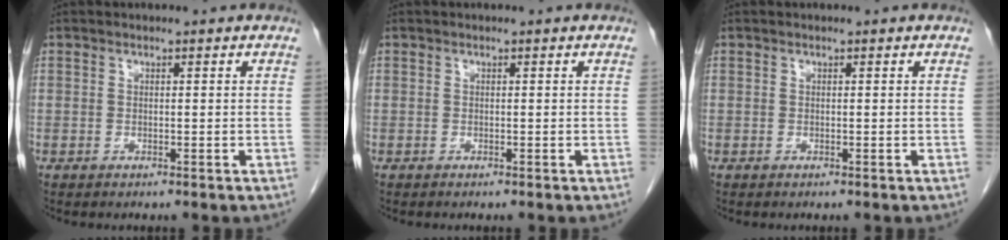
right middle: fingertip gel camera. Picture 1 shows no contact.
{"total": 0.0}
{"total": 0.0}